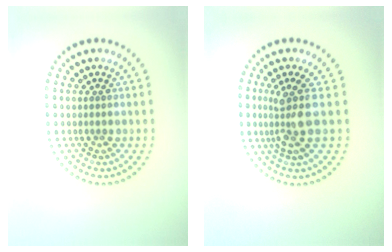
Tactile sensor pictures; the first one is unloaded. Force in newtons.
{"total": 3.6, "press": 2.8, "slide": 2.2}